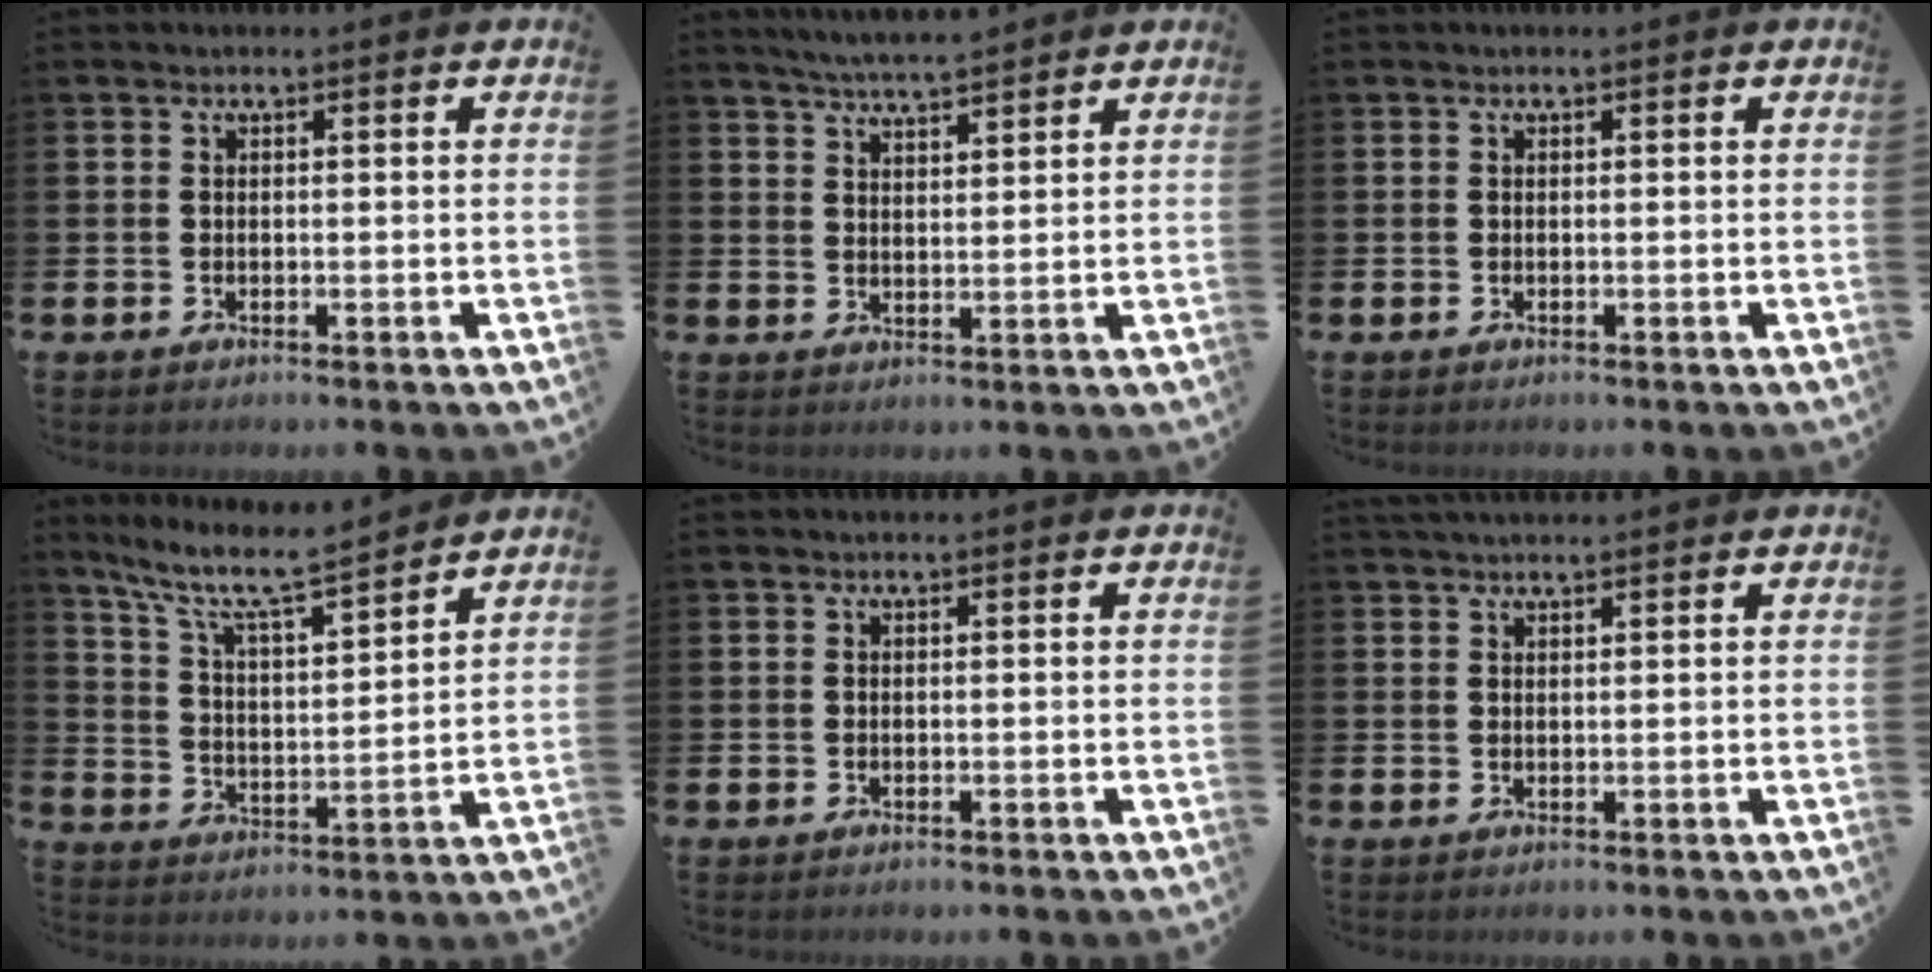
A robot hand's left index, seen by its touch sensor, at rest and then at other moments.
{"total": 4.7, "force": [4.6, 0.1, 1.0], "torque": [-0.030, -0.018, 0.083]}
{"total": 0.0}
{"total": 8.9, "force": [7.8, 1.0, 4.1], "torque": [-0.108, -0.049, 0.134]}
{"total": 0.0}
{"total": 1.8, "force": [1.7, 0.1, 0.4], "torque": [-0.011, -0.002, 0.032]}